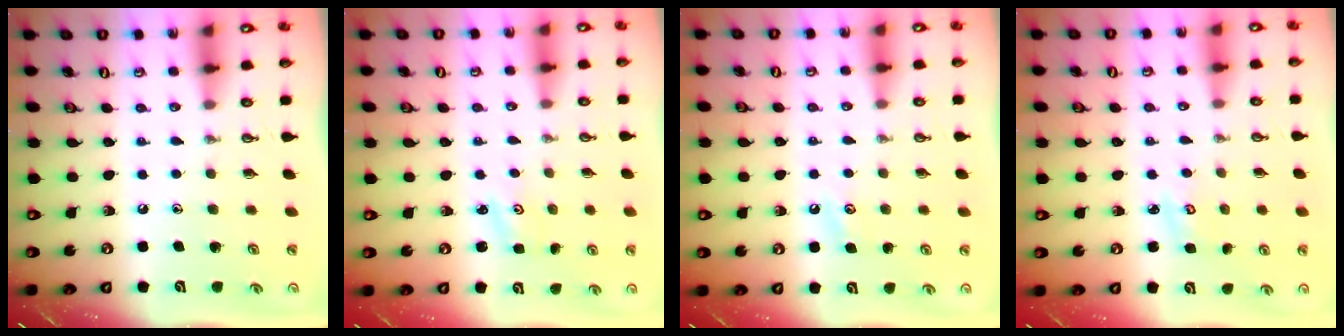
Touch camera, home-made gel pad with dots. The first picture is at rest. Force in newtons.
{"total": 1.3, "press": 1.3, "slide": 0.2}
{"total": 2.8, "press": 2.7, "slide": 0.5}
{"total": 2.7, "press": 2.7, "slide": 0.3}